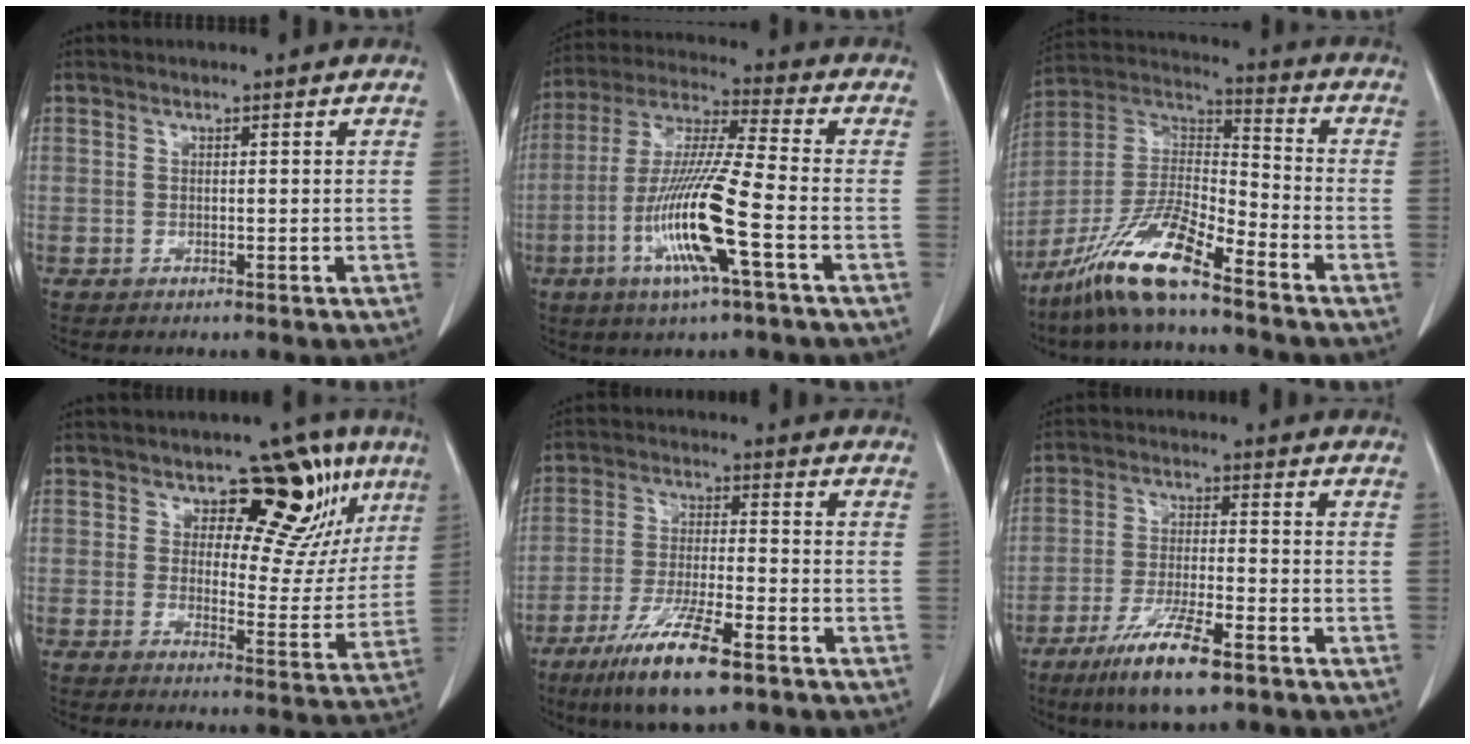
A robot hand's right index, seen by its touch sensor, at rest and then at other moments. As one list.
[{"total": 14.6, "force": [-4.9, 0.1, 13.7], "torque": [-0.281, -0.011, -0.098]}, {"total": 13.2, "force": [-9.7, 1.6, 8.9], "torque": [-0.182, 0.001, -0.183]}, {"total": 13.9, "force": [7.3, 7.2, 9.4], "torque": [-0.091, 0.008, 0.095]}, {"total": 12.1, "force": [-7.5, 1.7, 9.3], "torque": [-0.180, -0.025, -0.130]}, {"total": 10.4, "force": [-6.5, 1.4, 7.9], "torque": [-0.153, -0.023, -0.114]}]